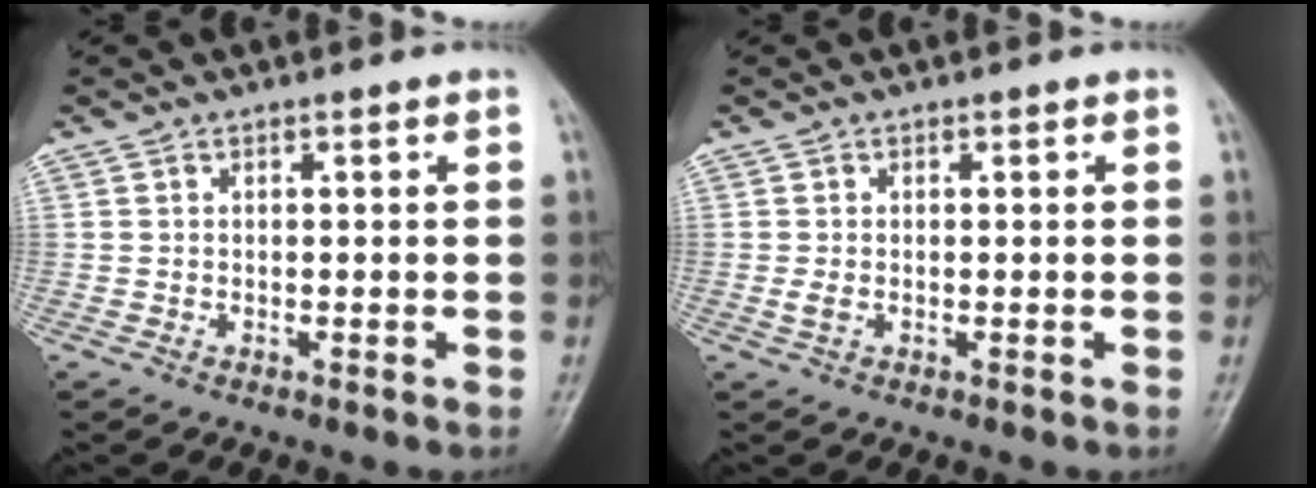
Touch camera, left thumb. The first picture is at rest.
{"total": 1.5, "force": [-0.1, 0.9, 1.2], "torque": [-0.027, 0.000, -0.004]}